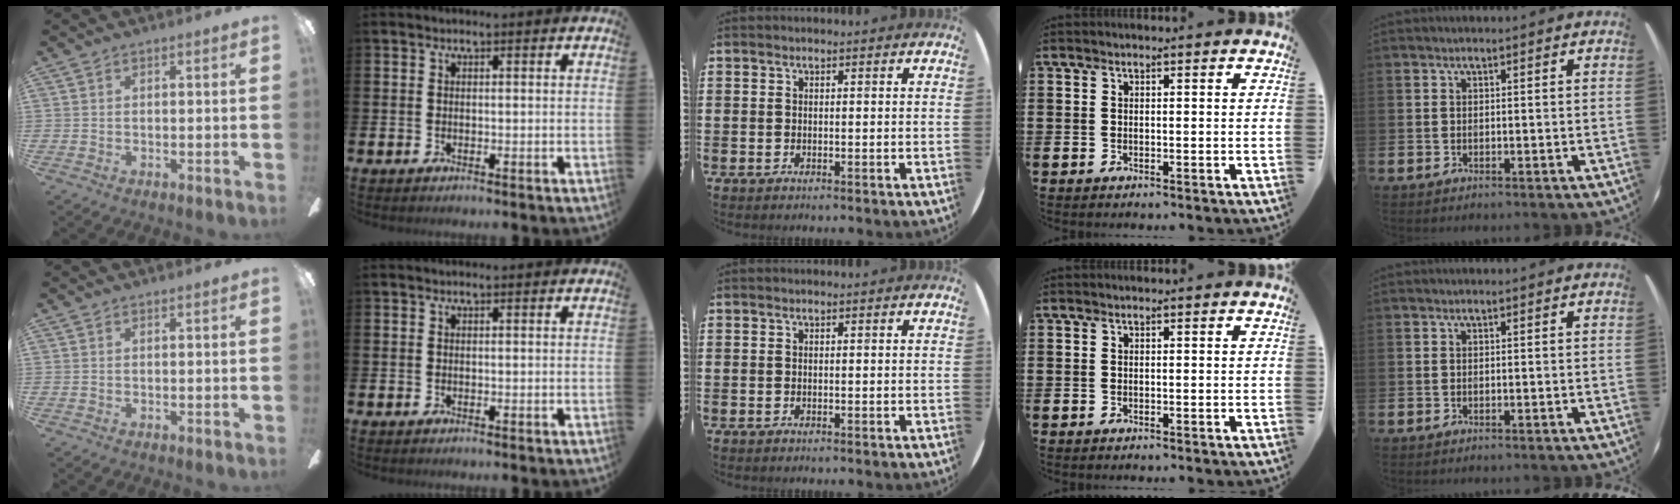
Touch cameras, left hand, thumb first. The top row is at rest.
{}